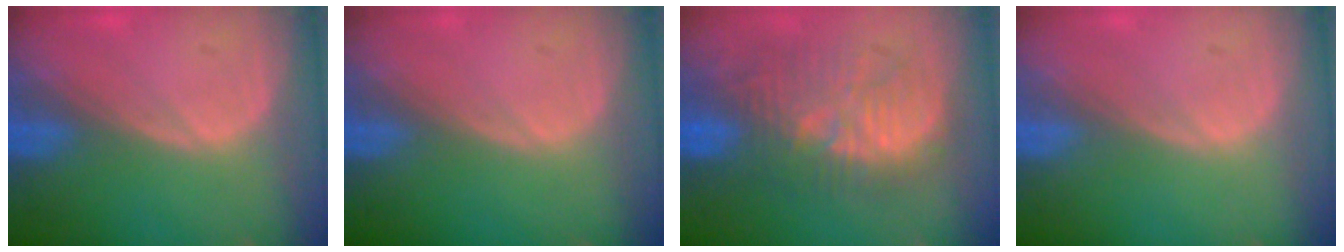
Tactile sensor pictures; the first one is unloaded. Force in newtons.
{"total": 0.0}
{"total": 10.7, "press": 10.6, "slide": 0.9}
{"total": 0.0}